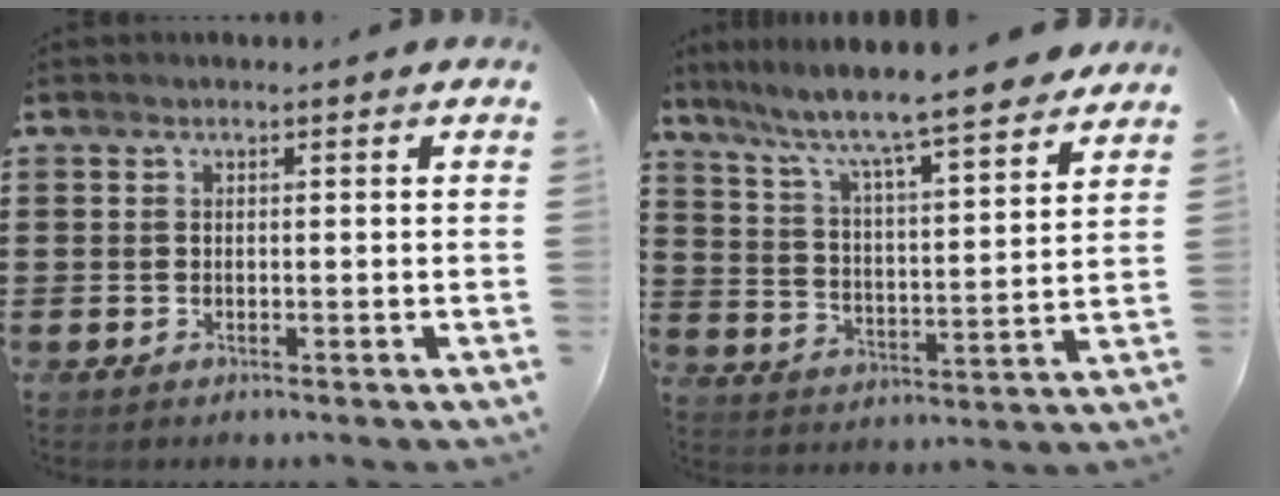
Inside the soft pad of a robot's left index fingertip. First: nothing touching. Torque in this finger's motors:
{"motor_torque": [0.79, -0.41, 1.05, 0.15]}